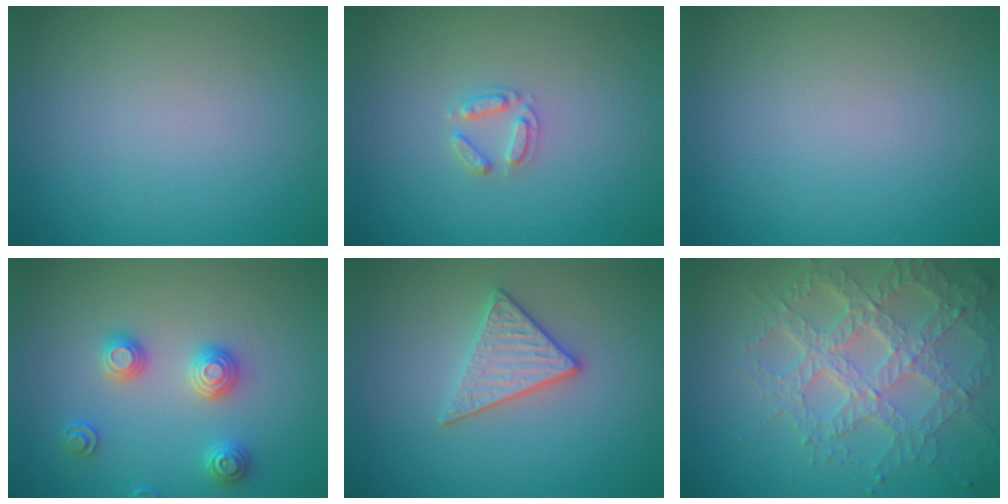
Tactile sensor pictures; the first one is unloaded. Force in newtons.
{"total": 1.7, "press": 1.7, "slide": 0.2}
{"total": 0.0}
{"total": 2.8, "press": 2.8, "slide": 0.2}
{"total": 3.0, "press": 2.8, "slide": 1.3}
{"total": 7.0, "press": 5.1, "slide": 4.8}